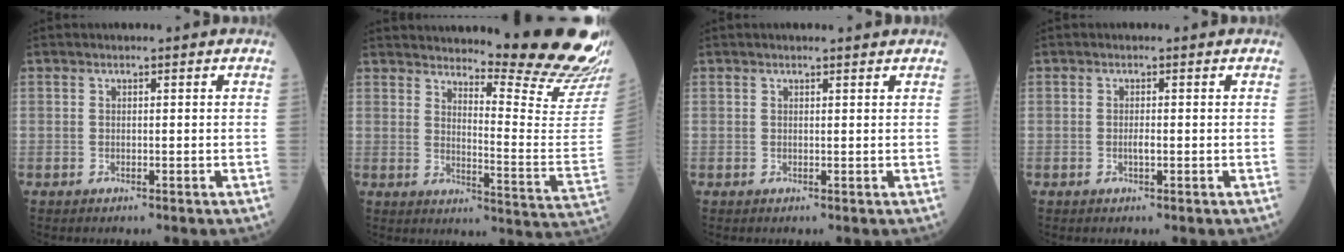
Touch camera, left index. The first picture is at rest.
{"total": 20.6, "force": [18.8, -0.3, 8.5], "torque": [-0.128, -0.119, 0.229]}
{"total": 2.5, "force": [2.3, 0.1, 0.9], "torque": [-0.012, 0.008, 0.025]}
{"total": 0.9, "force": [-0.1, 0.1, 0.9], "torque": [-0.017, 0.000, -0.003]}